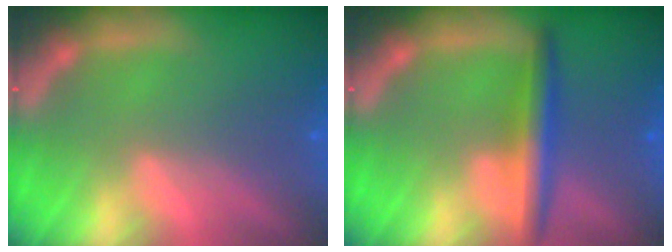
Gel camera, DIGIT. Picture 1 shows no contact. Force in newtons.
{"total": 3.9}